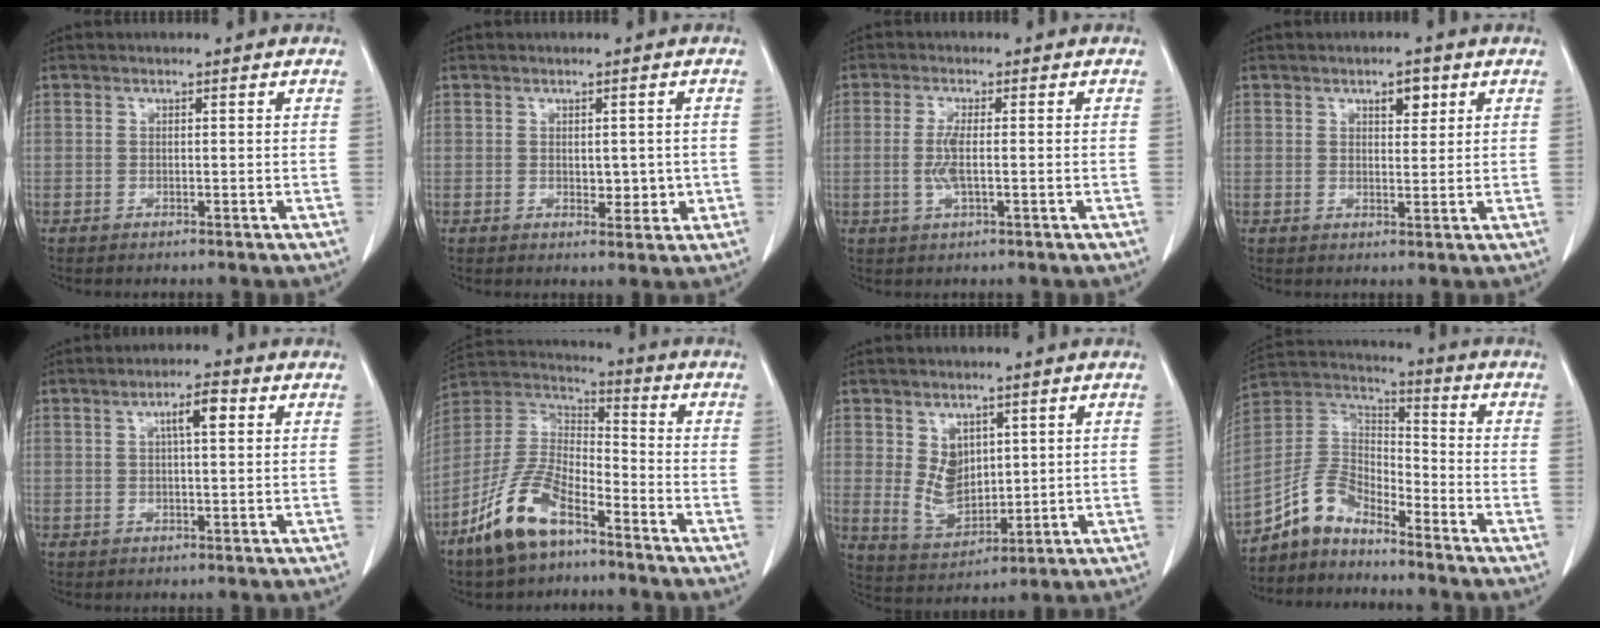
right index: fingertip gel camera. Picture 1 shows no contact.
{"total": 3.9, "force": [-0.3, 2.2, 3.2], "torque": [-0.039, 0.002, 0.006]}
{"total": 3.9, "force": [-0.6, 0.9, 3.8], "torque": [-0.085, -0.002, -0.010]}
{"total": 3.5, "force": [1.8, 1.6, 2.5], "torque": [-0.039, 0.001, 0.029]}
{"total": 4.3, "force": [1.3, 1.0, 4.0], "torque": [-0.072, 0.010, 0.023]}
{"total": 13.6, "force": [-8.6, 5.2, 9.2], "torque": [-0.201, 0.004, -0.168]}
{"total": 7.4, "force": [1.6, 5.1, 5.1], "torque": [-0.101, 0.001, 0.050]}
{"total": 9.1, "force": [-7.4, 3.9, 3.7], "torque": [-0.083, 0.033, -0.148]}